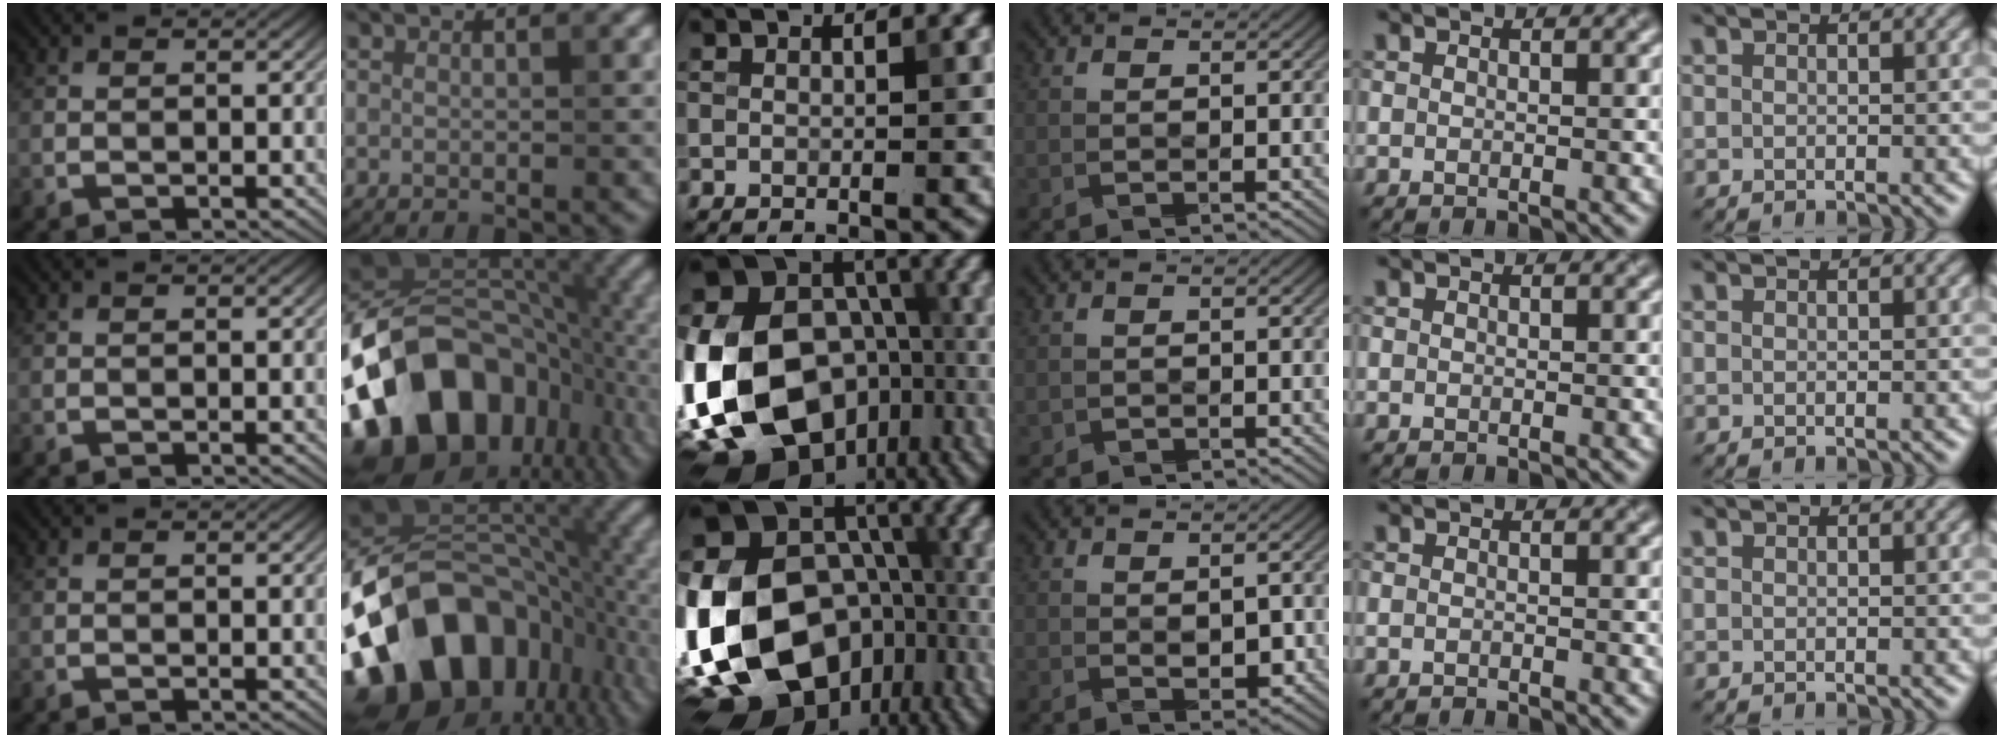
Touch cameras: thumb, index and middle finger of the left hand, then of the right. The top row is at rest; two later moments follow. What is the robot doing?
{"motion": "fold", "object": "canvas paper"}